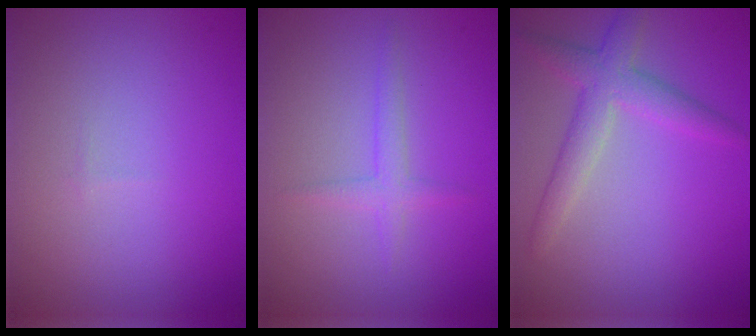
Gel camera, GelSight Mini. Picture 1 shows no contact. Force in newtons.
{"total": 1.6, "press": 1.6, "slide": 0.1}
{"total": 3.4, "press": 3.4, "slide": 0.1}